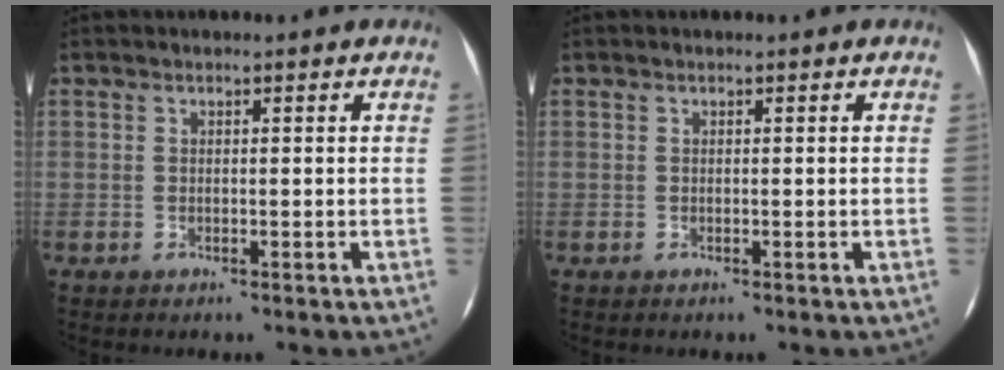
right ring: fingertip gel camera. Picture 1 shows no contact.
{"total": 0.0}